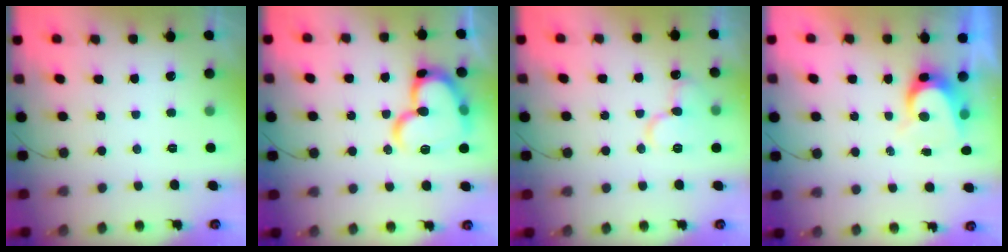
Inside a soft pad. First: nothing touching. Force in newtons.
{"total": 18.8, "press": 18.6, "slide": 2.2}
{"total": 12.2, "press": 12.1, "slide": 1.6}
{"total": 7.1, "press": 7.1, "slide": 0.7}